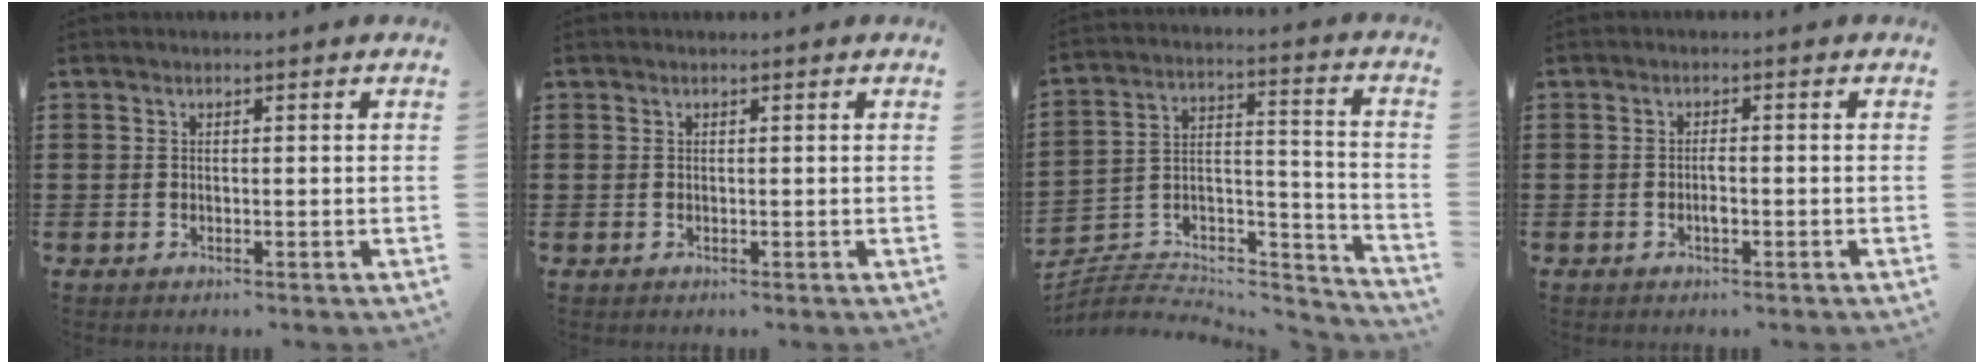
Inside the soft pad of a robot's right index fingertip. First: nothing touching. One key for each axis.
{"total": 0.0}
{"total": 4.0, "fx": -3.2, "fy": 2.1, "fz": 1.0, "tx": -0.024, "ty": -0.006, "tz": -0.066}
{"total": 1.6, "fx": -0.5, "fy": 0.5, "fz": 1.5, "tx": -0.029, "ty": 0.001, "tz": -0.010}